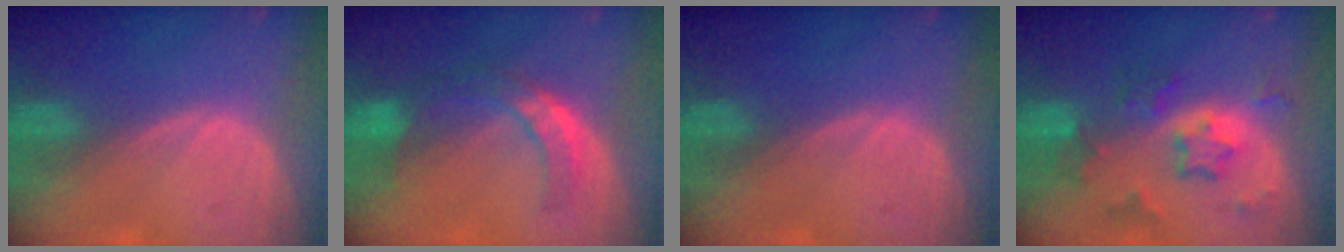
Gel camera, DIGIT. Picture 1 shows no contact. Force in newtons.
{"total": 7.5, "press": 6.5, "slide": 3.8}
{"total": 0.0}
{"total": 7.2, "press": 6.5, "slide": 3.1}